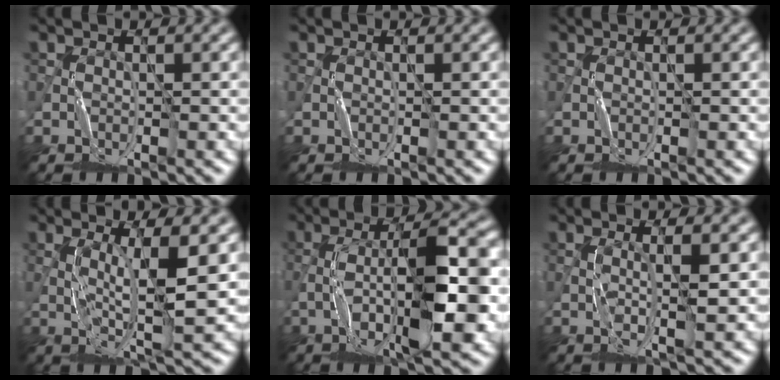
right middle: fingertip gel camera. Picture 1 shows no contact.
{"total": 0.0}
{"total": 0.0}
{"total": 5.2, "force": [0.4, 0.6, 5.2], "torque": [-0.097, 0.002, 0.015]}
{"total": 9.2, "force": [-1.6, 2.8, 8.6], "torque": [-0.143, 0.016, -0.029]}
{"total": 2.5, "force": [0.4, 0.3, 2.4], "torque": [-0.037, -0.001, 0.009]}